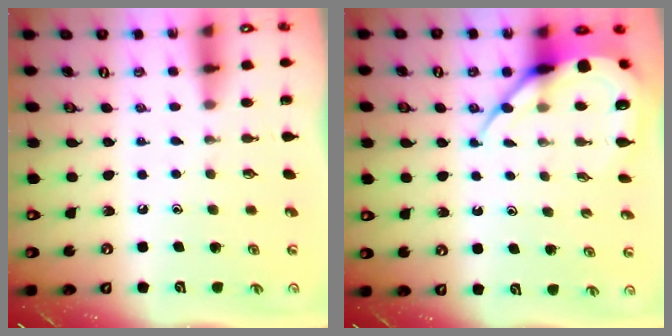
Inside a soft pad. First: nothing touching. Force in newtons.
{"total": 9.2, "press": 9.2, "slide": 0.9}